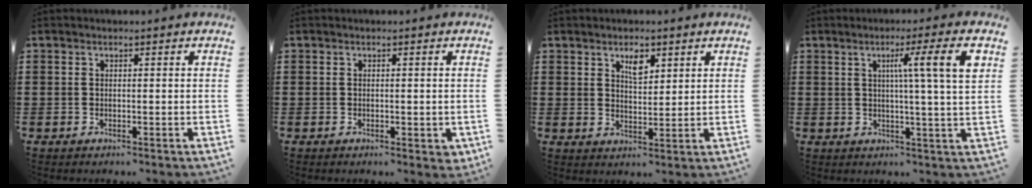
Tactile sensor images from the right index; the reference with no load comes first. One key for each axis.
{"total": 0.6, "fx": 0.0, "fy": 0.5, "fz": 0.3, "tx": -0.007, "ty": 0.005, "tz": -0.001}
{"total": 3.5, "fx": 2.1, "fy": 1.5, "fz": 2.4, "tx": -0.037, "ty": -0.001, "tz": 0.034}
{"total": 8.5, "fx": 2.6, "fy": -0.1, "fz": 8.1, "tx": -0.136, "ty": -0.009, "tz": 0.030}